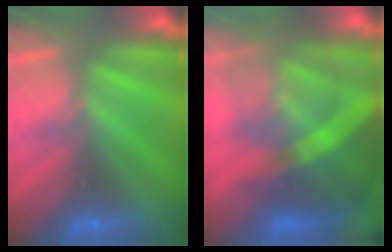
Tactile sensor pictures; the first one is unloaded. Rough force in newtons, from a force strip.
{"total": 8.6}